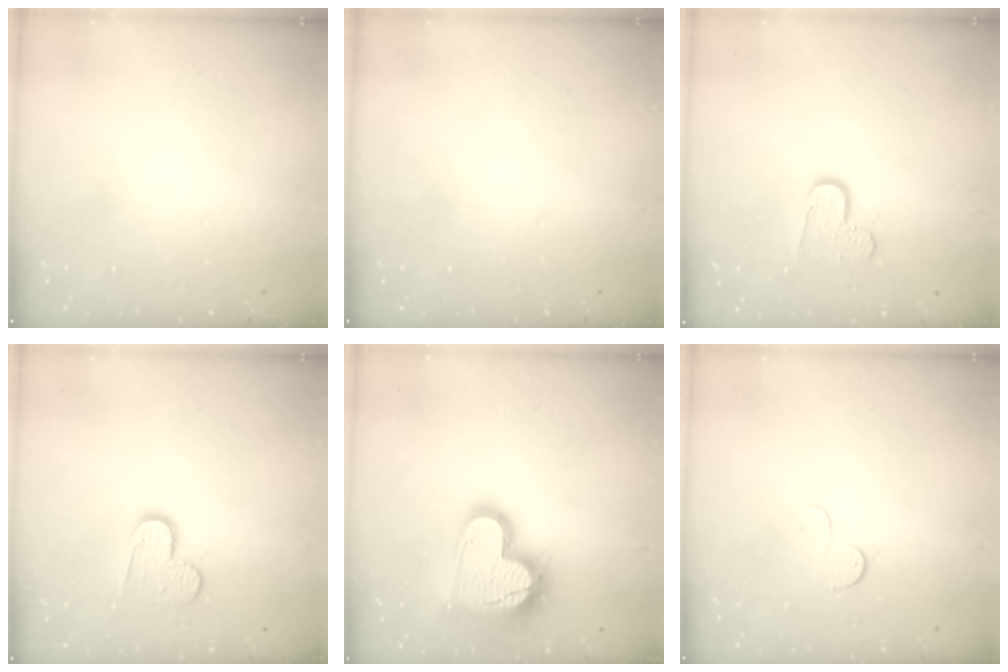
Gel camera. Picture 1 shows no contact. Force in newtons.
{"total": 0.0}
{"total": 8.3, "press": 8.3, "slide": 0.6}
{"total": 9.2, "press": 9.2, "slide": 0.6}
{"total": 19.6, "press": 19.6, "slide": 1.8}
{"total": 4.6, "press": 4.6, "slide": 0.4}